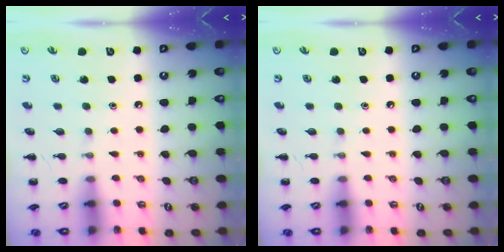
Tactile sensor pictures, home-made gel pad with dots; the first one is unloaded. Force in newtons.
{"total": 0.0}